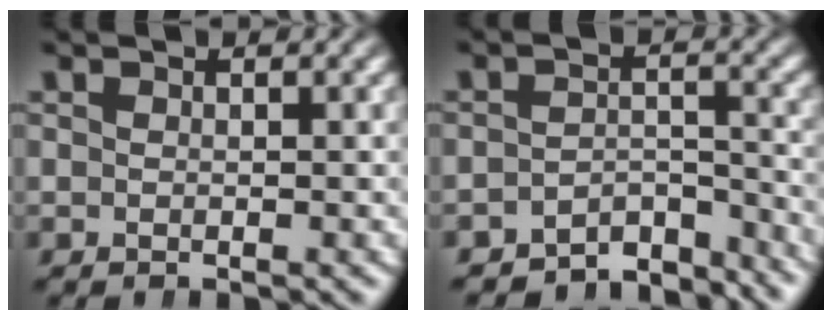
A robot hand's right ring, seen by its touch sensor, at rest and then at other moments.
{"total": 7.9, "force": [-7.0, 2.7, 2.5], "torque": [-0.026, -0.023, -0.106]}